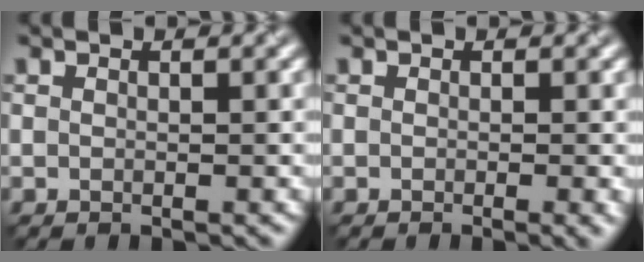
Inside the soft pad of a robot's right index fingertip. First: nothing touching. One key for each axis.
{"total": 1.6, "fx": -0.4, "fy": 0.4, "fz": 1.5, "tx": -0.016, "ty": -0.006, "tz": -0.009}